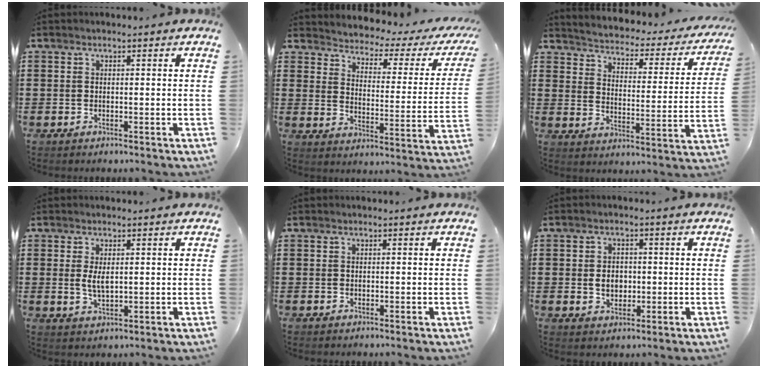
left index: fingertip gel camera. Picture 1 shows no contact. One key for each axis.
{"total": 2.4, "fx": 2.2, "fy": 0.7, "fz": 0.7, "tx": -0.026, "ty": -0.028, "tz": 0.025}
{"total": 2.0, "fx": 1.9, "fy": 0.2, "fz": 0.3, "tx": -0.025, "ty": -0.028, "tz": 0.020}
{"total": 3.3, "fx": 0.5, "fy": 1.4, "fz": 3.0, "tx": -0.067, "ty": 0.000, "tz": 0.005}
{"total": 0.0}
{"total": 3.5, "fx": -0.1, "fy": 2.6, "fz": 2.3, "tx": -0.043, "ty": 0.003, "tz": -0.006}